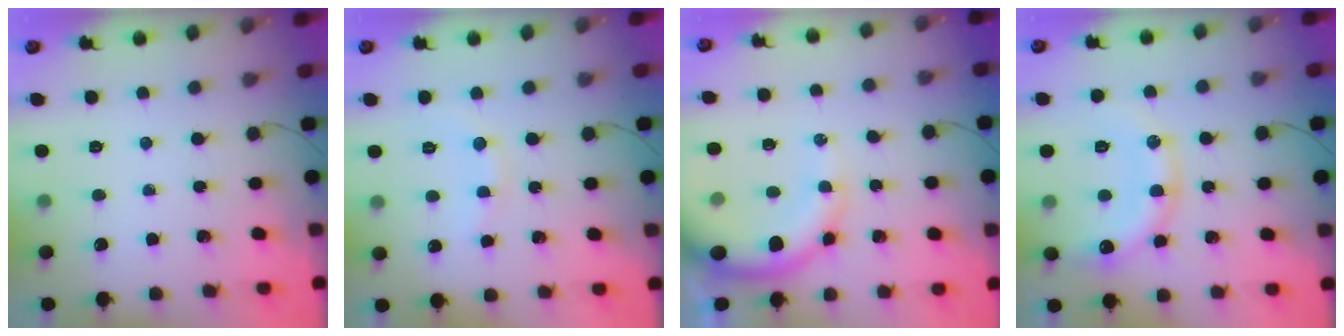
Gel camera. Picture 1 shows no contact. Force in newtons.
{"total": 7.6, "press": 7.6, "slide": 0.9}
{"total": 12.3, "press": 12.1, "slide": 2.2}
{"total": 15.0, "press": 14.9, "slide": 1.6}